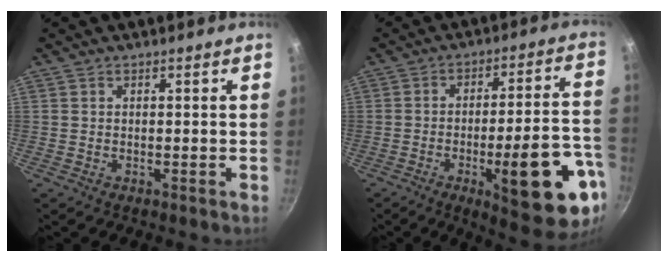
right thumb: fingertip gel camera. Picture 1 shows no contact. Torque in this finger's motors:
{"motor_torque": [2.69, 2.32, 2.04, -0.63, 0.46]}